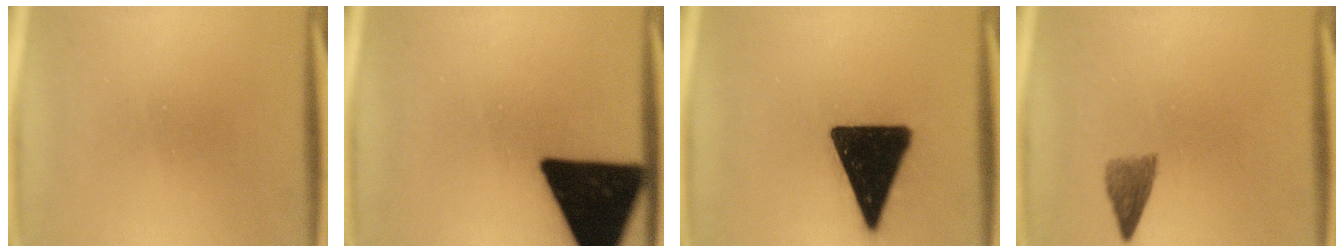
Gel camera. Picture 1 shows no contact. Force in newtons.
{"total": 18.7}
{"total": 18.5}
{"total": 3.0}